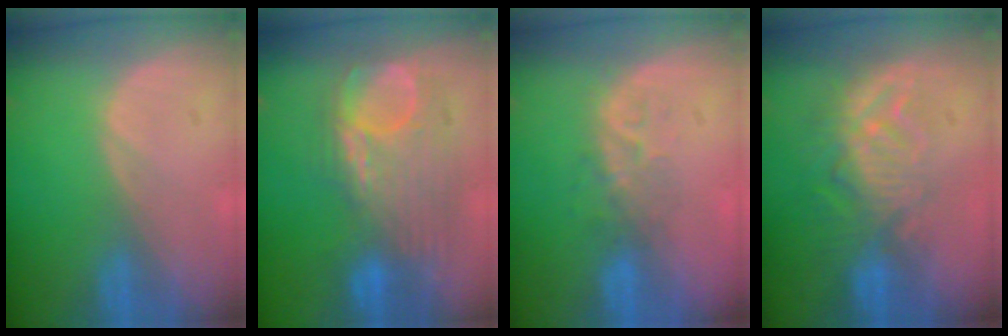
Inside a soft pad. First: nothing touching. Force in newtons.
{"total": 9.6, "press": 9.4, "slide": 2.1}
{"total": 3.7, "press": 3.6, "slide": 1.2}
{"total": 9.3, "press": 8.1, "slide": 4.5}